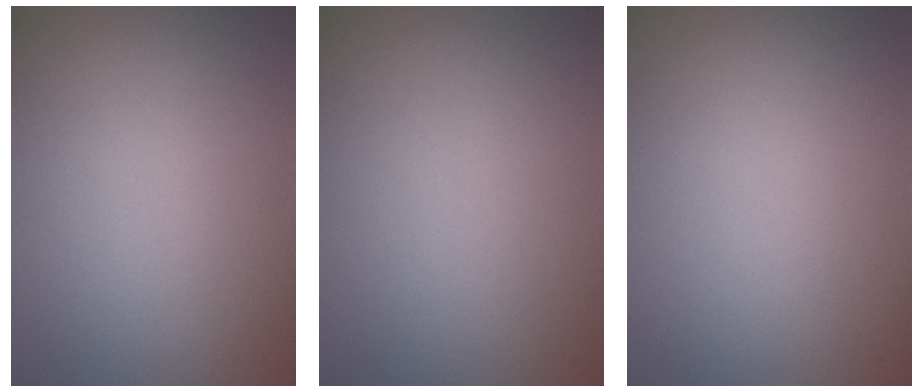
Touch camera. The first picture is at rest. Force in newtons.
{"total": 0.0}
{"total": 0.0}